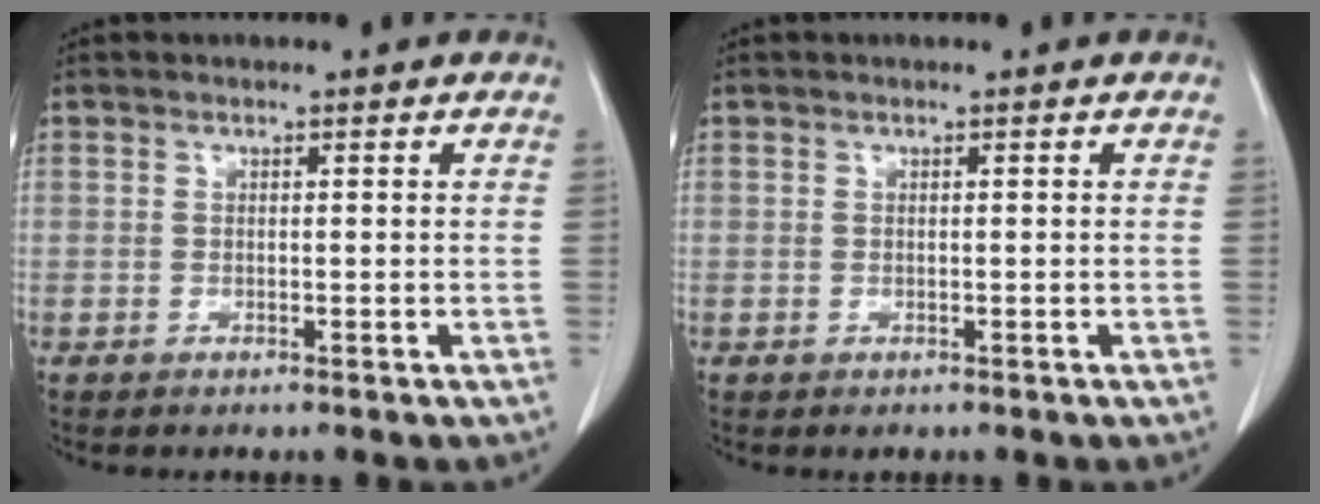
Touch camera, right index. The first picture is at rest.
{"total": 0.6, "force": [-0.3, 0.5, 0.3], "torque": [-0.001, 0.003, 0.000]}